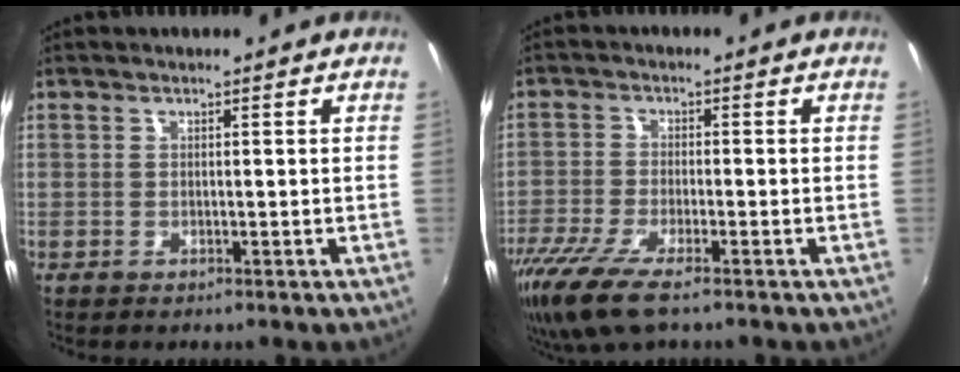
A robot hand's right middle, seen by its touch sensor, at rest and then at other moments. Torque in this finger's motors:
{"motor_torque": [1.17, -0.97, 0.41, 0.21]}